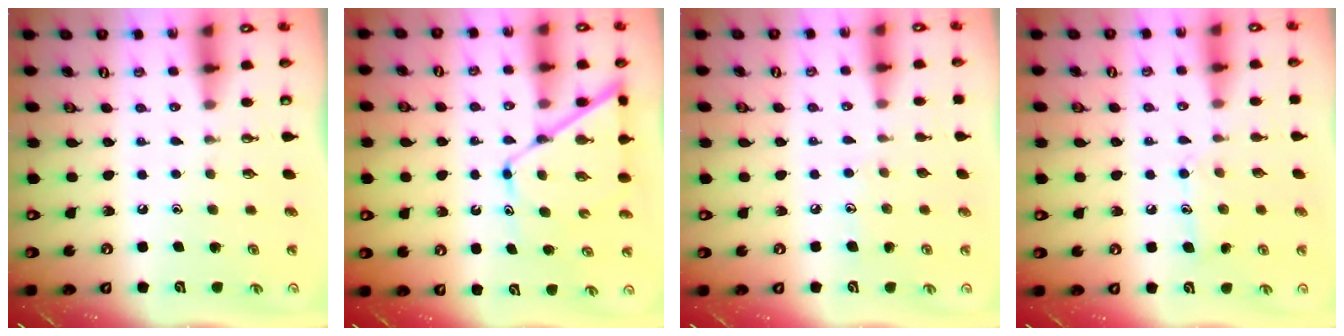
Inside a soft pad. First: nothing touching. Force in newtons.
{"total": 11.1, "press": 11.0, "slide": 1.0}
{"total": 5.8, "press": 5.8, "slide": 0.6}
{"total": 8.6, "press": 8.6, "slide": 0.6}